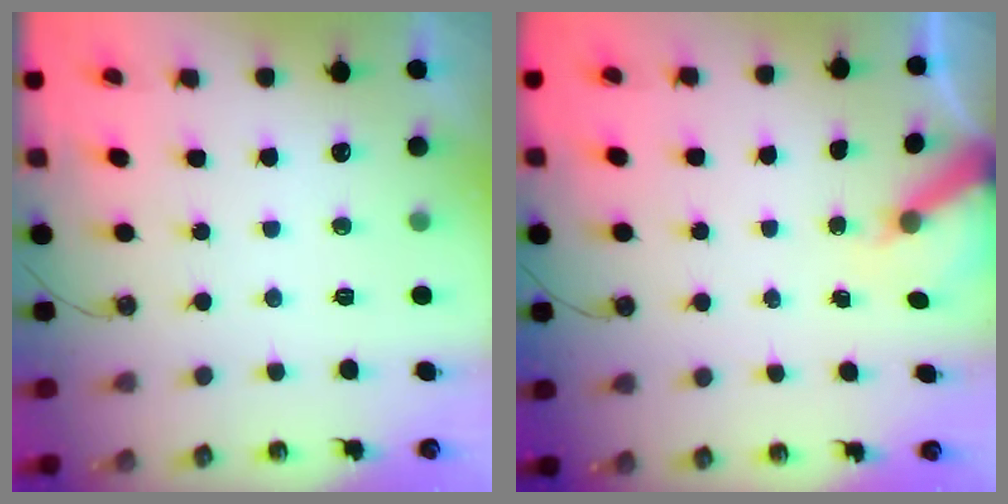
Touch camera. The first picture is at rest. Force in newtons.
{"total": 5.7, "press": 5.6, "slide": 0.7}